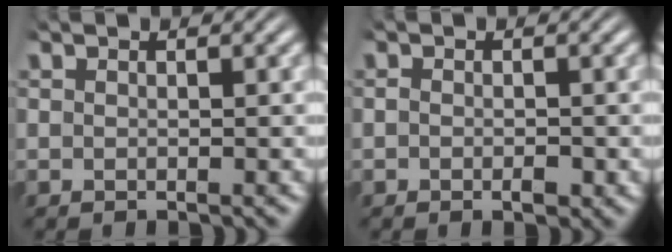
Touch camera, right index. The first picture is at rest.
{"total": 0.9, "force": [-0.6, 0.3, 0.7], "torque": [-0.009, -0.009, -0.008]}